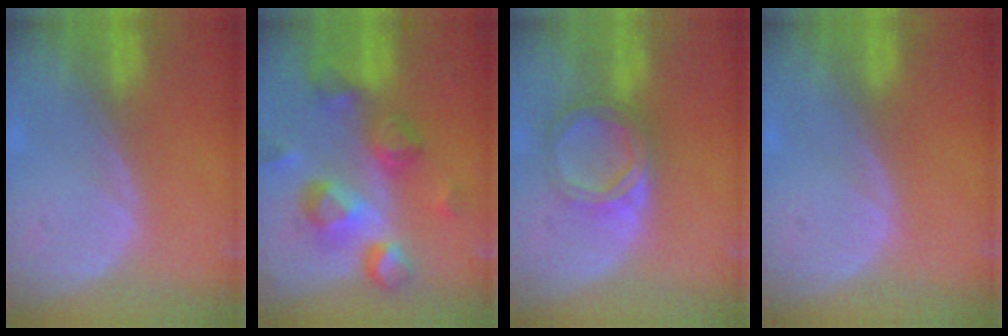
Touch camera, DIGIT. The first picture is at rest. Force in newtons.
{"total": 10.5, "press": 9.4, "slide": 4.7}
{"total": 5.6, "press": 5.3, "slide": 1.9}
{"total": 0.0}